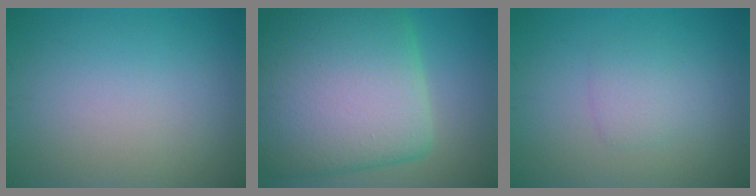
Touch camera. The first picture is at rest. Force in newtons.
{"total": 15.1, "press": 15.0, "slide": 1.1}
{"total": 1.8, "press": 1.8, "slide": 0.2}